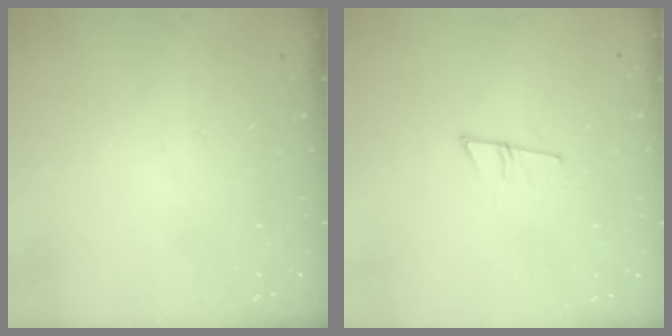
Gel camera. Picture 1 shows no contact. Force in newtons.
{"total": 6.0, "press": 5.9, "slide": 1.0}